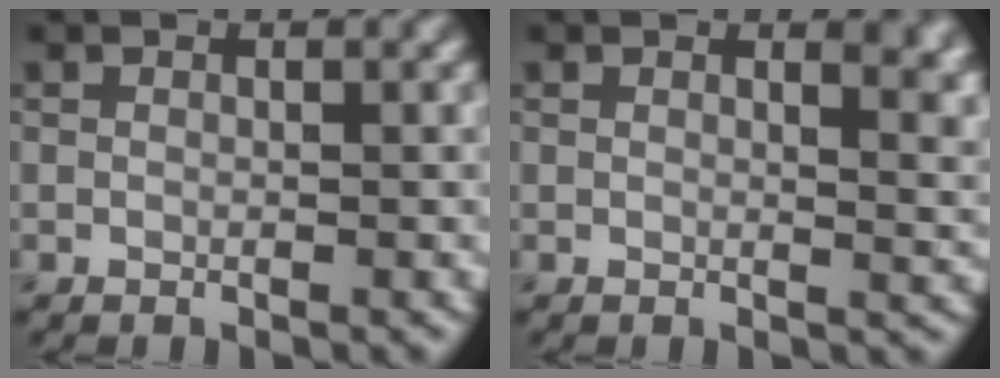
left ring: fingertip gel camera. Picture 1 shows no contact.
{"total": 4.0, "force": [2.3, 1.8, 2.7], "torque": [-0.013, 0.001, 0.029]}